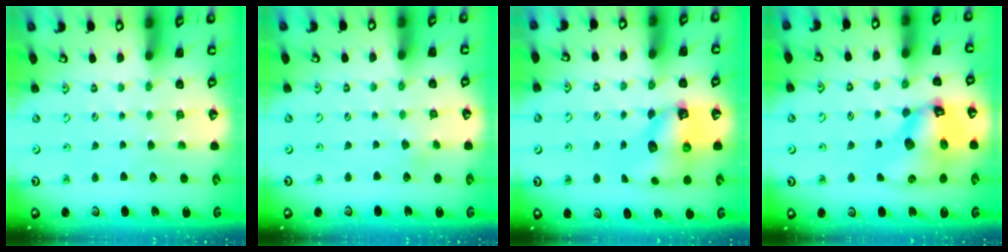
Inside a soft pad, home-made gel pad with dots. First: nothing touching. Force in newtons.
{"total": 2.4, "press": 2.4, "slide": 0.3}
{"total": 10.5, "press": 10.4, "slide": 1.6}
{"total": 18.1, "press": 17.9, "slide": 2.5}